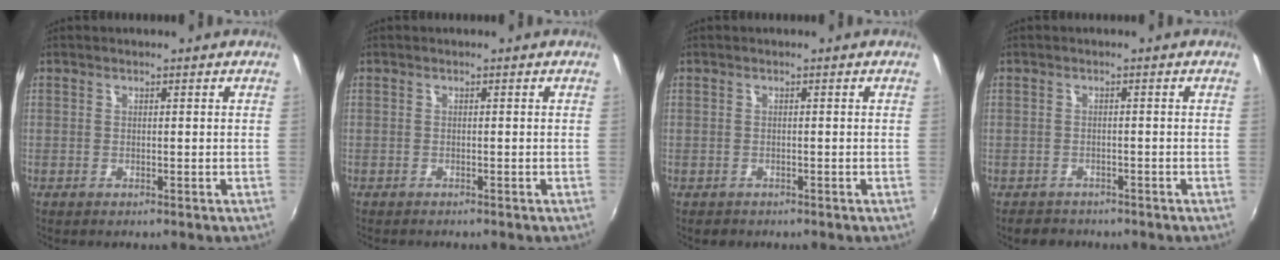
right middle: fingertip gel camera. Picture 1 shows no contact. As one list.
[{"total": 0.8, "force": [-0.7, 0.0, 0.2], "torque": [-0.004, -0.005, -0.013]}, {"total": 1.0, "force": [-0.7, 0.7, 0.0], "torque": [-0.003, -0.001, -0.010]}, {"total": 2.9, "force": [-2.3, 1.7, 0.2], "torque": [-0.013, 0.001, -0.040]}]